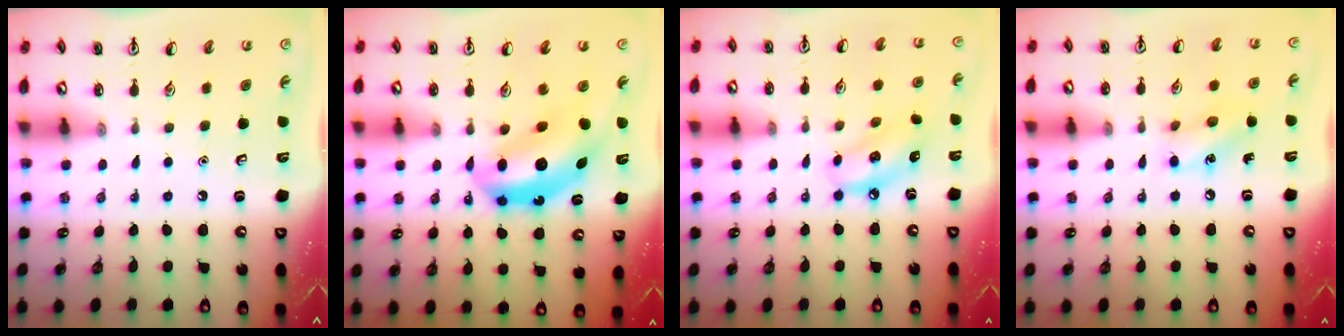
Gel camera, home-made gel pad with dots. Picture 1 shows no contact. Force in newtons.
{"total": 10.9, "press": 10.4, "slide": 3.2}
{"total": 8.3, "press": 8.1, "slide": 2.0}
{"total": 8.8, "press": 8.7, "slide": 1.2}